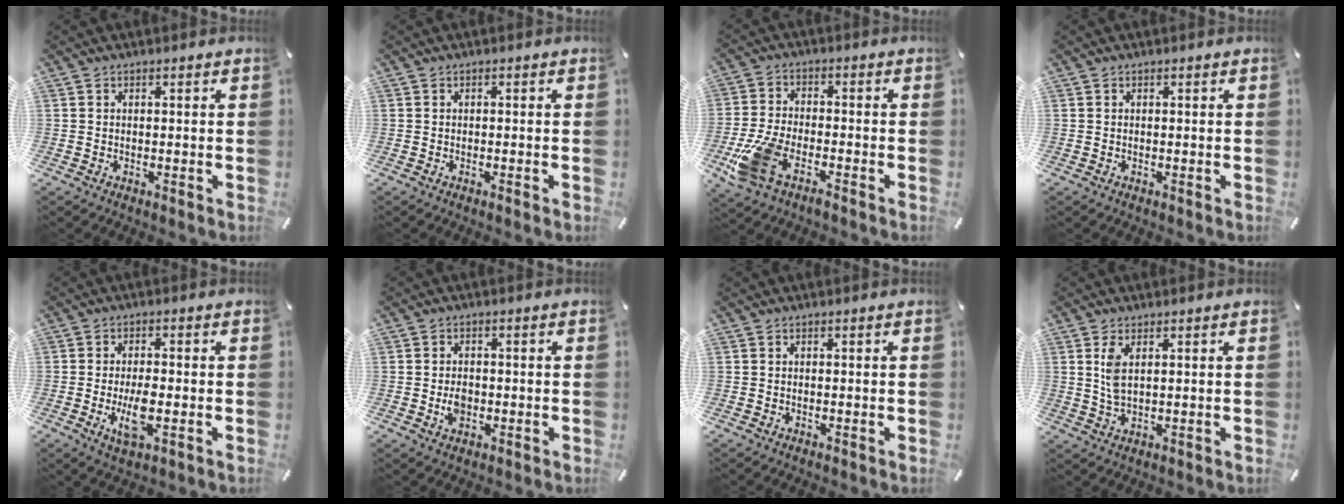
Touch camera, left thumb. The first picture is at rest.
{"total": 0.7, "force": [-0.4, 0.1, 0.6], "torque": [-0.009, -0.002, -0.006]}
{"total": 10.6, "force": [-5.9, 4.9, 7.3], "torque": [-0.169, 0.010, -0.114]}
{"total": 0.0}
{"total": 6.9, "force": [-1.5, 2.4, 6.3], "torque": [-0.137, -0.011, -0.028]}
{"total": 3.4, "force": [-0.8, 2.4, 2.2], "torque": [-0.054, -0.001, -0.017]}
{"total": 0.0}
{"total": 4.5, "force": [1.3, 1.7, 3.9], "torque": [-0.090, 0.002, 0.020]}